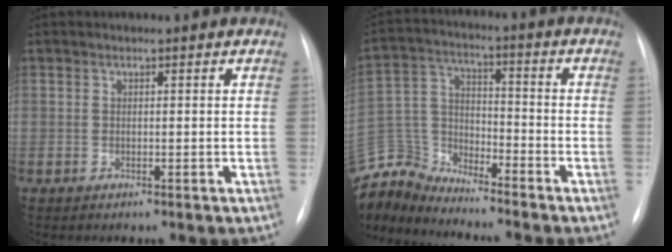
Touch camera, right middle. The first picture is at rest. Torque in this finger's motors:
{"motor_torque": [0.95, -1.18, 0.52, 0.01]}